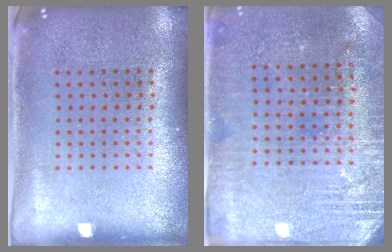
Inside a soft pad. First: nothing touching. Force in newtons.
{"total": 2.8, "press": 2.7, "slide": 0.6}